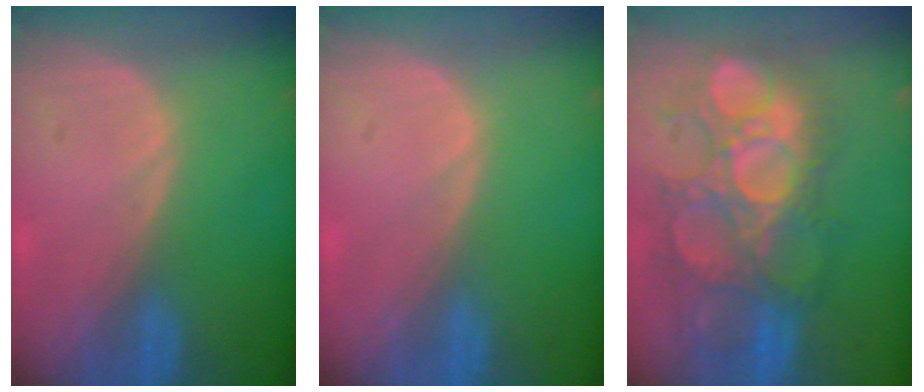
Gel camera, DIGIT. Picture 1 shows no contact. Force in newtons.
{"total": 0.0}
{"total": 11.8, "press": 11.2, "slide": 3.7}